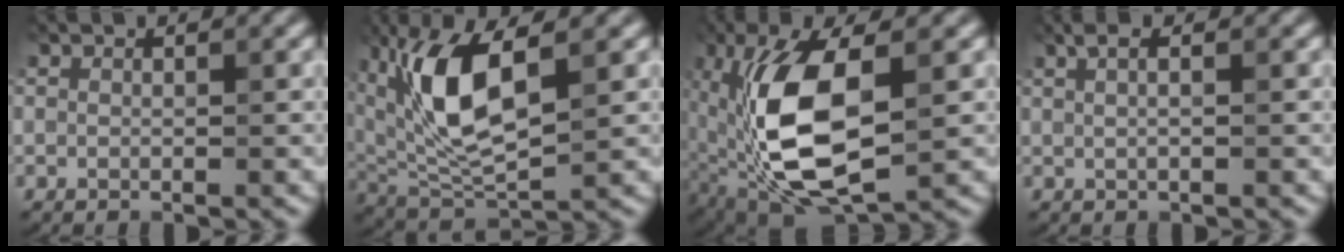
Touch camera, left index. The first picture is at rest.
{"total": 9.0, "force": [2.5, 3.6, 7.8], "torque": [-0.161, -0.002, 0.047]}
{"total": 12.5, "force": [0.0, 6.3, 10.8], "torque": [-0.219, -0.008, 0.005]}
{"total": 2.4, "force": [1.0, 1.0, 1.9], "torque": [-0.018, 0.006, 0.000]}